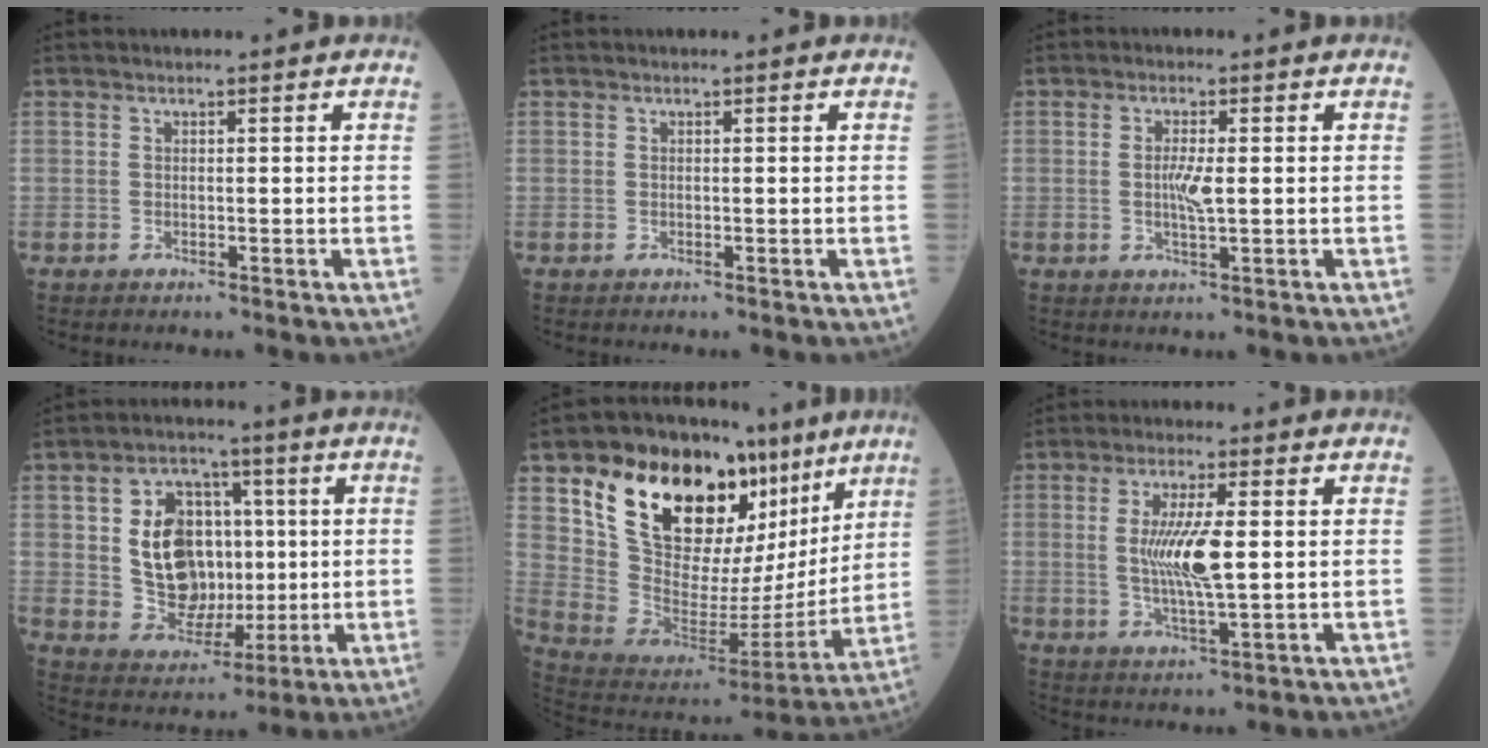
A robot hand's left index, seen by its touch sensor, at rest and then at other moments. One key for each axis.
{"total": 0.0}
{"total": 3.1, "fx": 0.0, "fy": 0.5, "fz": 3.1, "tx": -0.062, "ty": -0.001, "tz": 0.004}
{"total": 11.9, "fx": 1.7, "fy": 8.8, "fz": 7.9, "tx": -0.158, "ty": 0.026, "tz": 0.043}
{"total": 24.7, "fx": 13.8, "fy": 12.8, "fz": 16.0, "tx": -0.229, "ty": 0.033, "tz": 0.243}
{"total": 8.1, "fx": 0.6, "fy": 1.1, "fz": 8.0, "tx": -0.165, "ty": -0.006, "tz": 0.016}